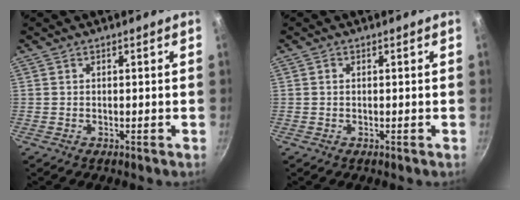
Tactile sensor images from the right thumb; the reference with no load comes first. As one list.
[{"total": 0.6, "force": [0.1, 0.5, 0.4], "torque": [-0.005, 0.004, 0.000]}]